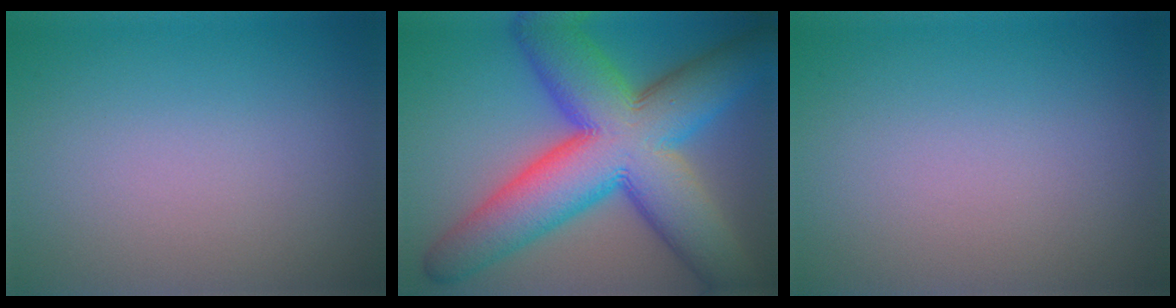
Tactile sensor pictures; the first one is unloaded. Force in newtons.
{"total": 15.5, "press": 15.5, "slide": 0.1}
{"total": 0.0}